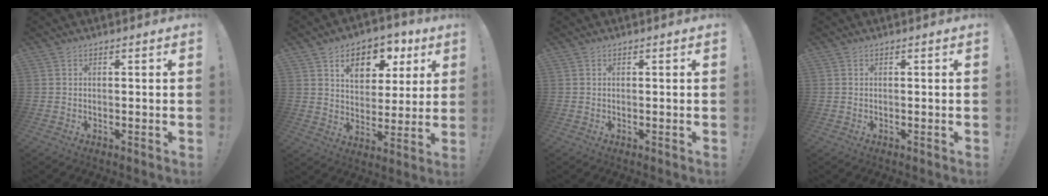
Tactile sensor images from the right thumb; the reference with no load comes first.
{"total": 11.9, "force": [6.0, 7.9, 6.5], "torque": [-0.090, -0.030, 0.108]}
{"total": 0.0}
{"total": 0.0}